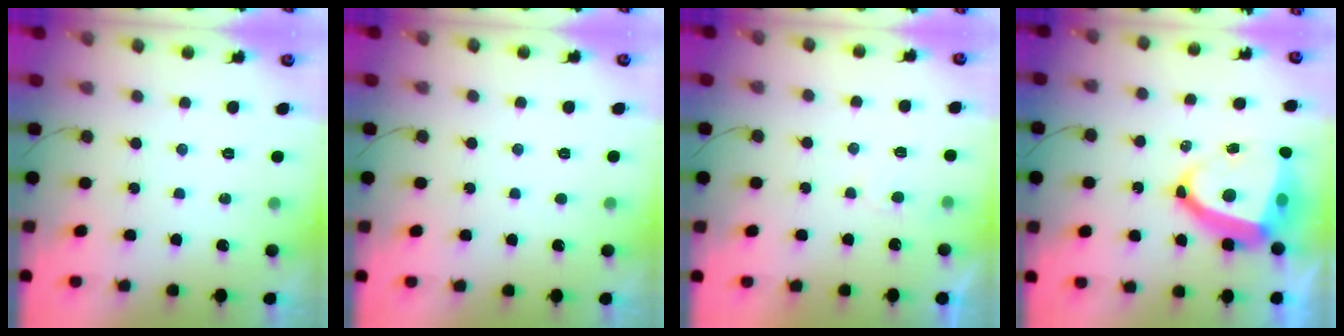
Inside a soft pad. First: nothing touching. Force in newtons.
{"total": 1.7, "press": 1.6, "slide": 0.2}
{"total": 2.7, "press": 2.7, "slide": 0.3}
{"total": 14.6, "press": 14.5, "slide": 1.7}